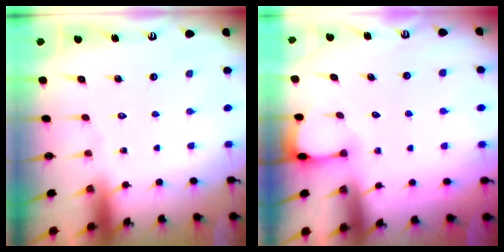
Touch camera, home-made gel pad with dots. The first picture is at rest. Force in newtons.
{"total": 2.7, "press": 2.7, "slide": 0.4}